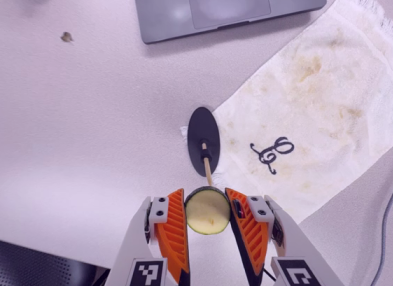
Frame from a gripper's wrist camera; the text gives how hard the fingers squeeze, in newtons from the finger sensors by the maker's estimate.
{"total": 8.2, "left": 7.9, "right": 8.5}